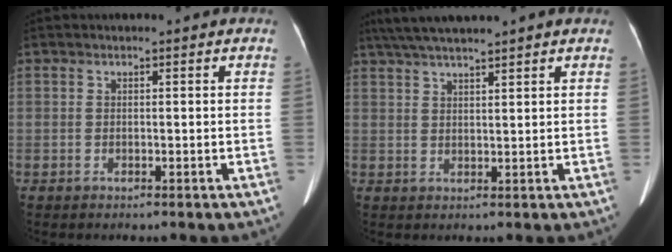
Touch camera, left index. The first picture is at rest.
{"total": 7.3, "force": [6.1, -0.1, 4.1], "torque": [-0.073, 0.032, 0.103]}